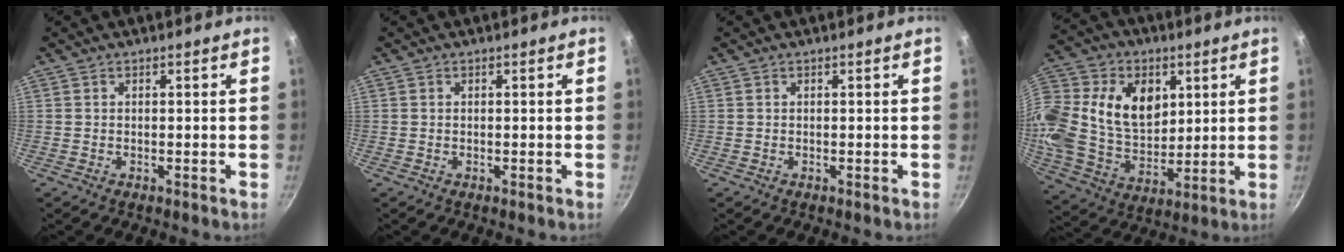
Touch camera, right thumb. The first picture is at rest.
{"total": 0.0}
{"total": 0.0}
{"total": 26.3, "force": [7.2, 19.2, 16.4], "torque": [-0.358, 0.017, 0.132]}